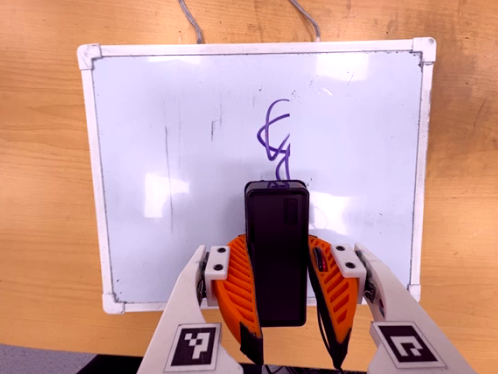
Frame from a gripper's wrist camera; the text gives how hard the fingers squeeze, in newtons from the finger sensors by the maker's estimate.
{"total": 6.8, "left": 5.5, "right": 8.0}